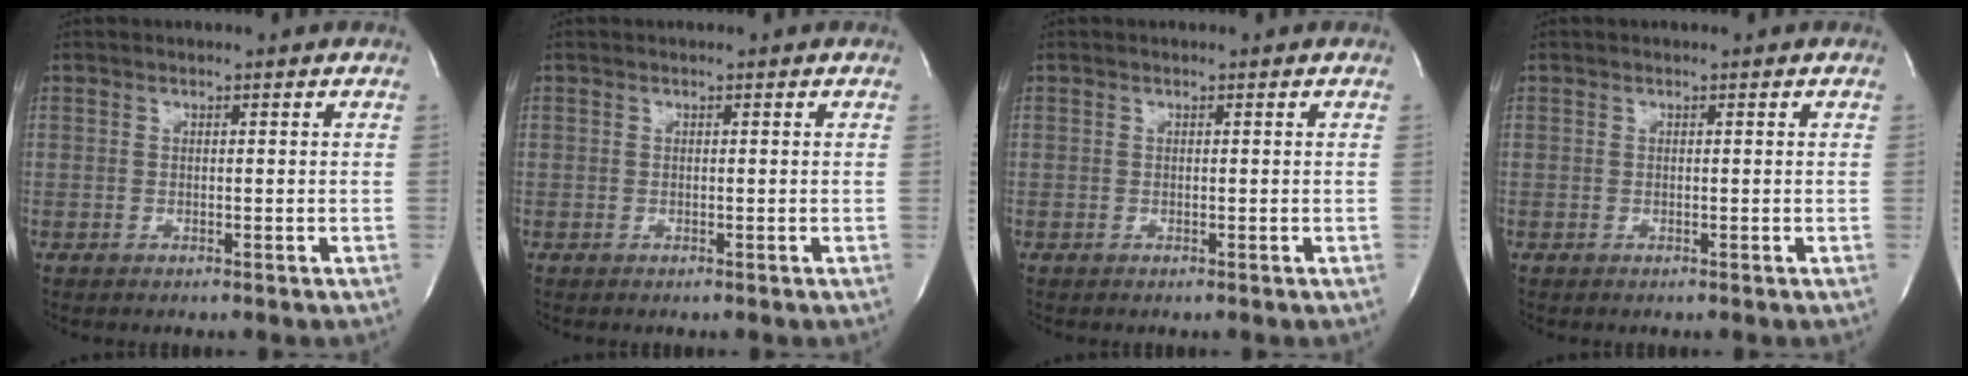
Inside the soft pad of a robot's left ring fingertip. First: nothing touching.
{"total": 0.0}
{"total": 0.0}
{"total": 0.0}